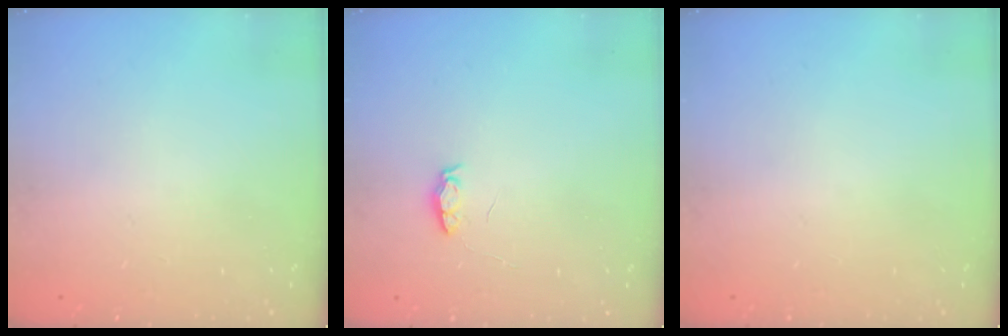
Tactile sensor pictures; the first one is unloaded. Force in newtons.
{"total": 4.0, "press": 4.0, "slide": 0.6}
{"total": 0.0}